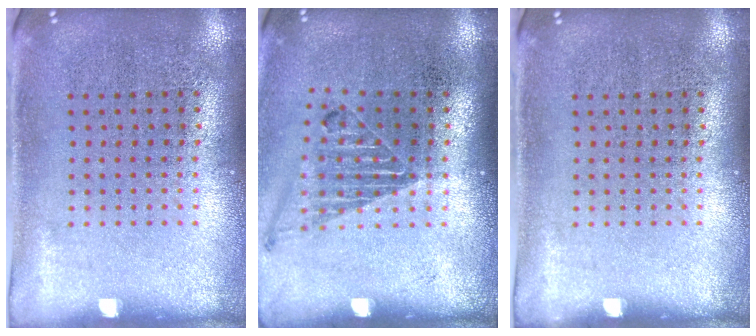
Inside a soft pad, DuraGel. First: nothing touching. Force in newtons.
{"total": 1.2, "press": 1.1, "slide": 0.3}
{"total": 0.0}